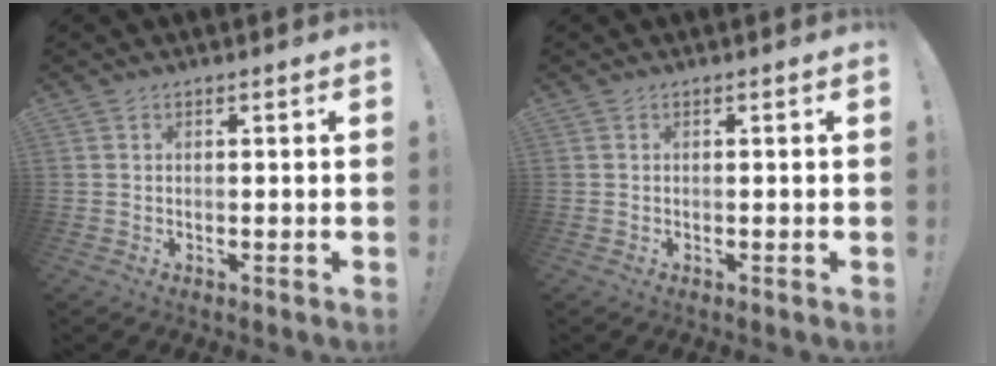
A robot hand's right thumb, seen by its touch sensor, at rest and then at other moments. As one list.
[{"total": 0.0}]